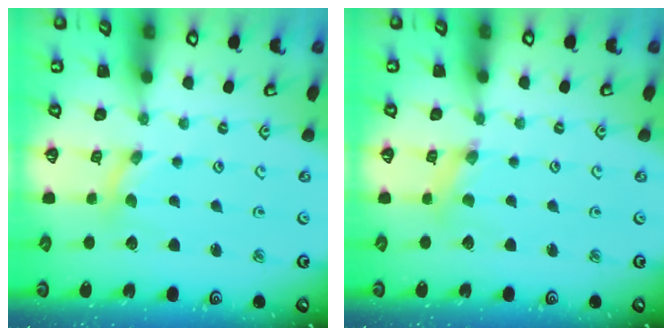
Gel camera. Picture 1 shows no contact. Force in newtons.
{"total": 1.7, "press": 1.7, "slide": 0.3}